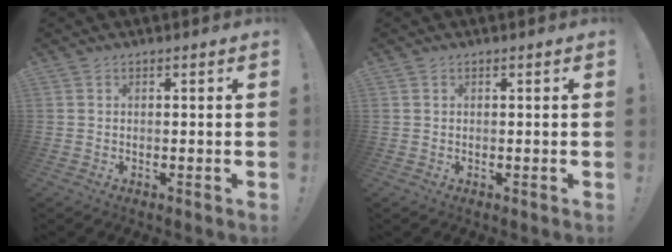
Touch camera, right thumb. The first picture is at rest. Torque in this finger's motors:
{"motor_torque": [-0.10, -0.19, -0.42, 0.13, -0.03]}